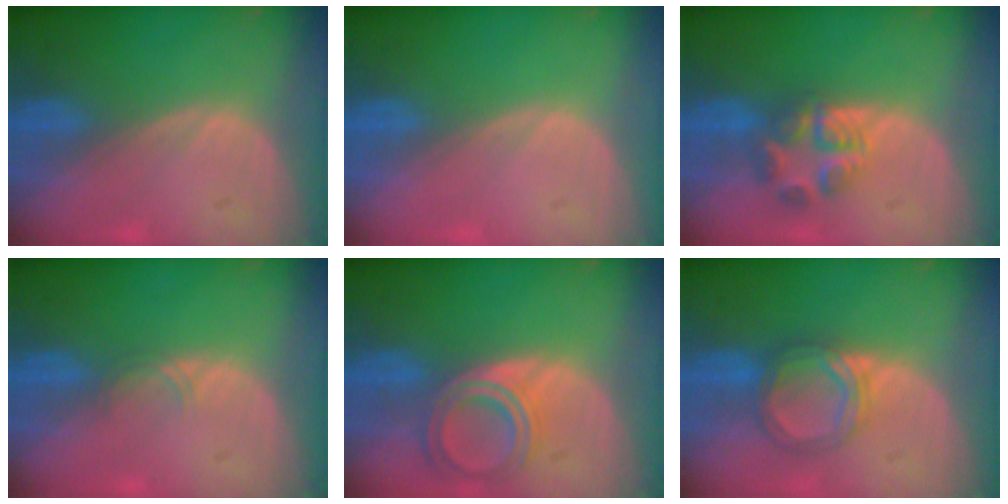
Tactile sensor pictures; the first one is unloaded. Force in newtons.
{"total": 0.0}
{"total": 5.6, "press": 5.5, "slide": 1.1}
{"total": 1.1, "press": 1.1, "slide": 0.1}
{"total": 6.5, "press": 5.9, "slide": 2.8}
{"total": 5.4, "press": 5.3, "slide": 1.0}